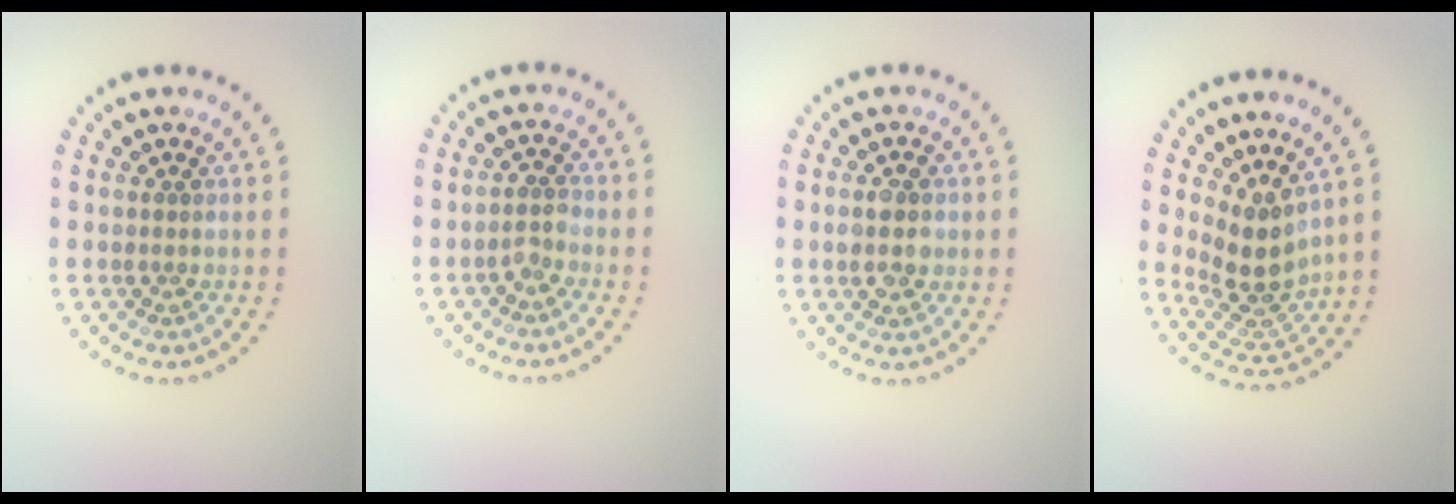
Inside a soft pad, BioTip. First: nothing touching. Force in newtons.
{"total": 1.3, "press": 1.1, "slide": 0.7}
{"total": 2.9, "press": 2.9, "slide": 0.2}
{"total": 3.8, "press": 2.9, "slide": 2.5}